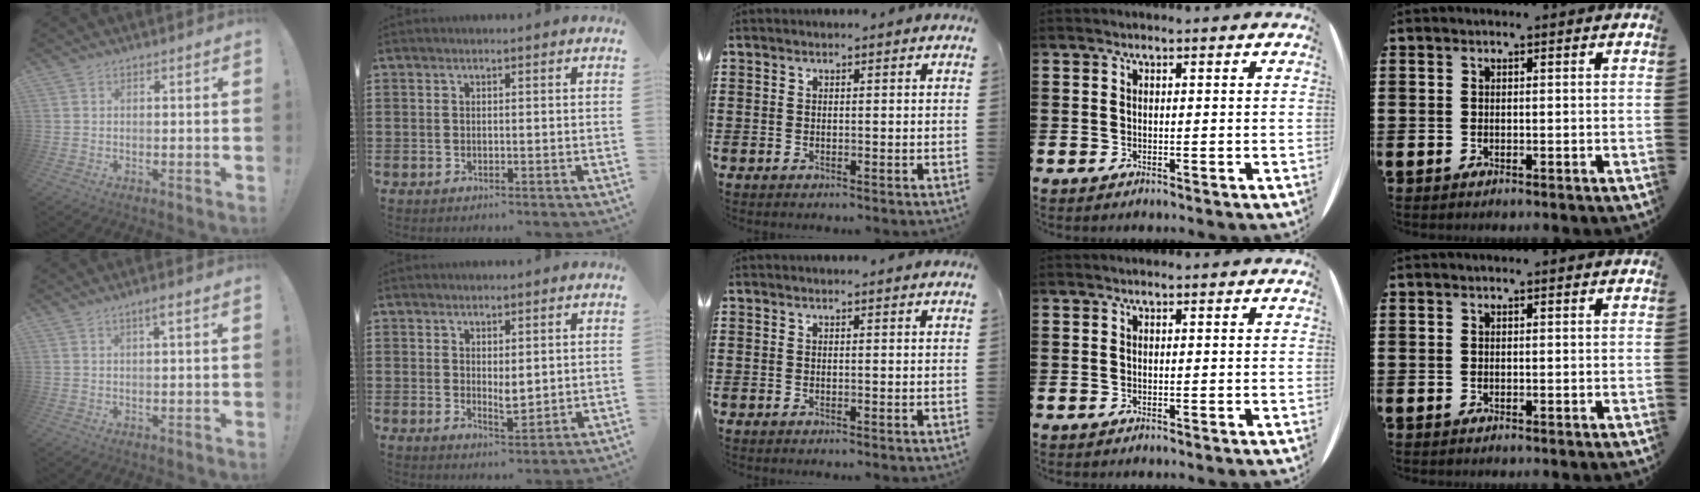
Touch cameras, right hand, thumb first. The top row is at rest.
{"thumb": {"total": 2.1, "force": [0.7, -0.1, 1.9], "torque": [-0.037, 0.002, 0.008]}, "index": {"total": 2.5, "force": [1.0, 1.2, 1.9], "torque": [-0.028, -0.001, 0.019]}, "middle": {"total": 0.6, "force": [0.5, -0.2, 0.2], "torque": [-0.003, -0.001, 0.009]}}